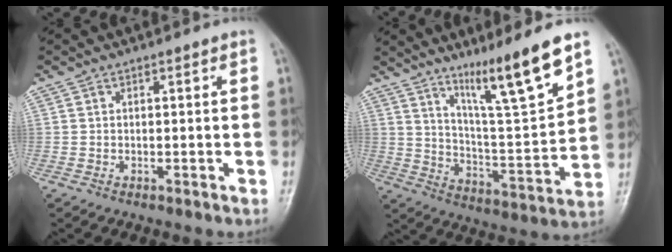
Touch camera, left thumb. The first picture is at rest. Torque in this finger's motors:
{"motor_torque": [0.60, 0.47, 1.07, -1.56, 0.10]}